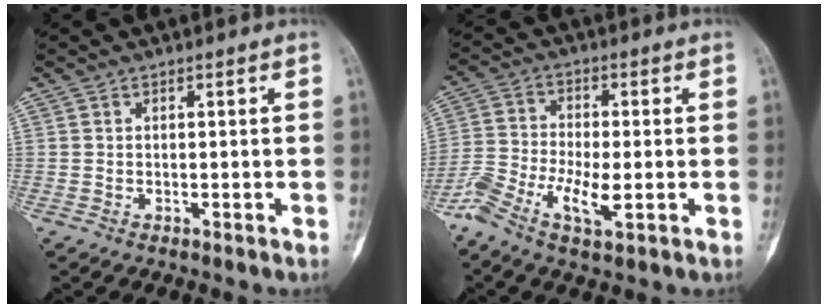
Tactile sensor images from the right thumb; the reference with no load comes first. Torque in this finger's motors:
{"motor_torque": [0.21, 0.13, 0.05, -0.08, 0.03]}